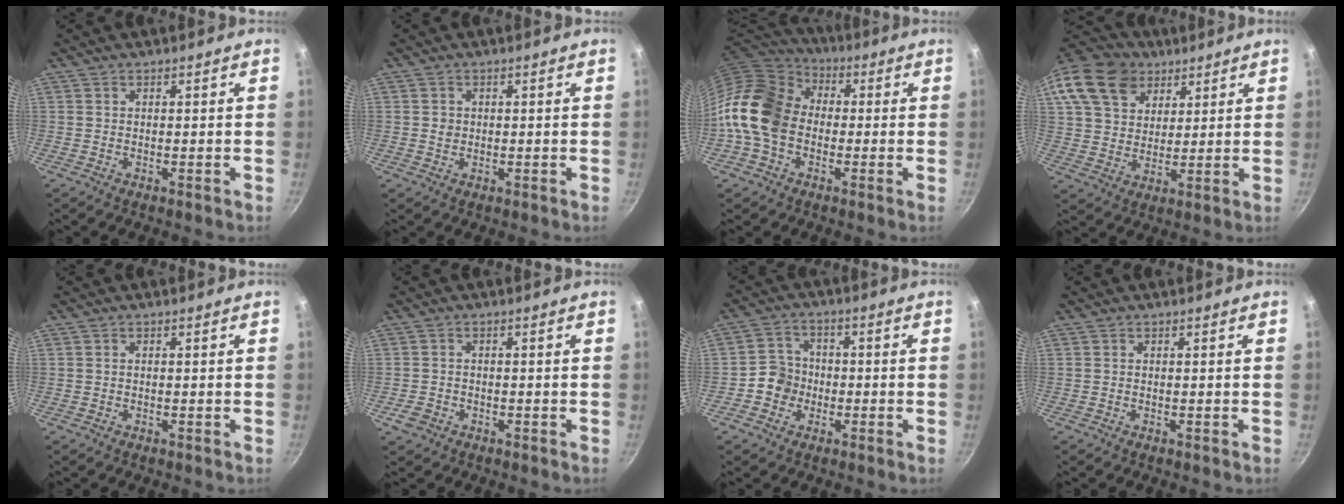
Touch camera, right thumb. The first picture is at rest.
{"total": 1.6, "force": [0.1, 1.5, 0.7], "torque": [-0.005, 0.005, 0.001]}
{"total": 16.8, "force": [-1.1, 12.6, 11.0], "torque": [-0.187, 0.038, -0.039]}
{"total": 19.6, "force": [11.7, 13.7, 7.9], "torque": [-0.170, 0.008, 0.214]}
{"total": 0.0}
{"total": 2.7, "force": [-1.4, 2.0, 1.1], "torque": [-0.022, 0.012, -0.022]}
{"total": 5.8, "force": [-1.6, 5.3, 1.7], "torque": [0.003, 0.023, -0.040]}
{"total": 0.0}